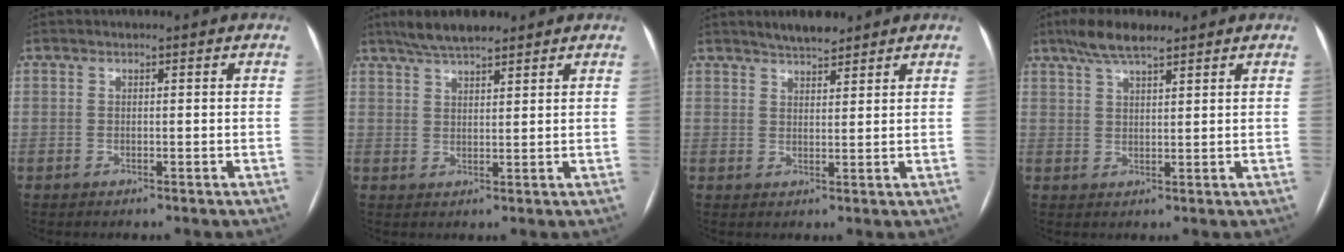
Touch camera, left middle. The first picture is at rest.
{"total": 6.6, "force": [5.4, 1.4, 3.5], "torque": [-0.065, 0.019, 0.095]}
{"total": 4.2, "force": [3.7, 1.0, 1.7], "torque": [-0.032, 0.007, 0.062]}
{"total": 6.0, "force": [4.6, 1.2, 3.7], "torque": [-0.076, 0.017, 0.083]}